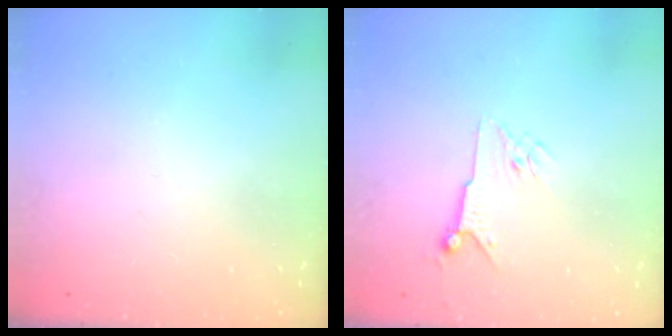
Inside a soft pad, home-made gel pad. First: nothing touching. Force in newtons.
{"total": 5.6, "press": 5.6, "slide": 0.8}